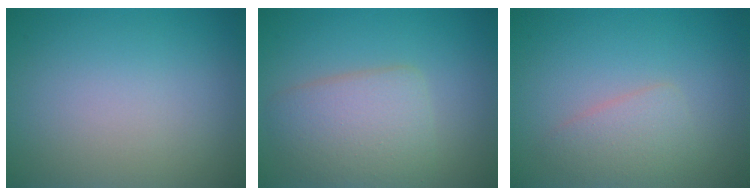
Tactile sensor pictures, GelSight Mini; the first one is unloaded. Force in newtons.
{"total": 4.8, "press": 4.8, "slide": 0.1}
{"total": 2.3, "press": 2.3, "slide": 0.0}